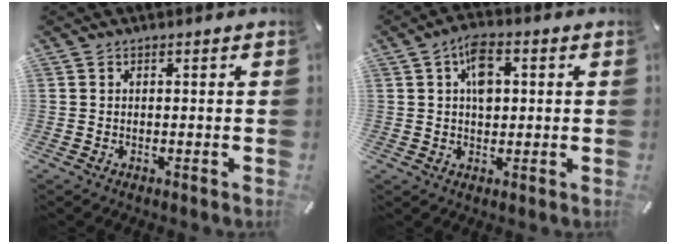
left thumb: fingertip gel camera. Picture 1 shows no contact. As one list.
[{"total": 6.9, "force": [1.5, 4.4, 5.1], "torque": [-0.079, 0.003, 0.024]}]